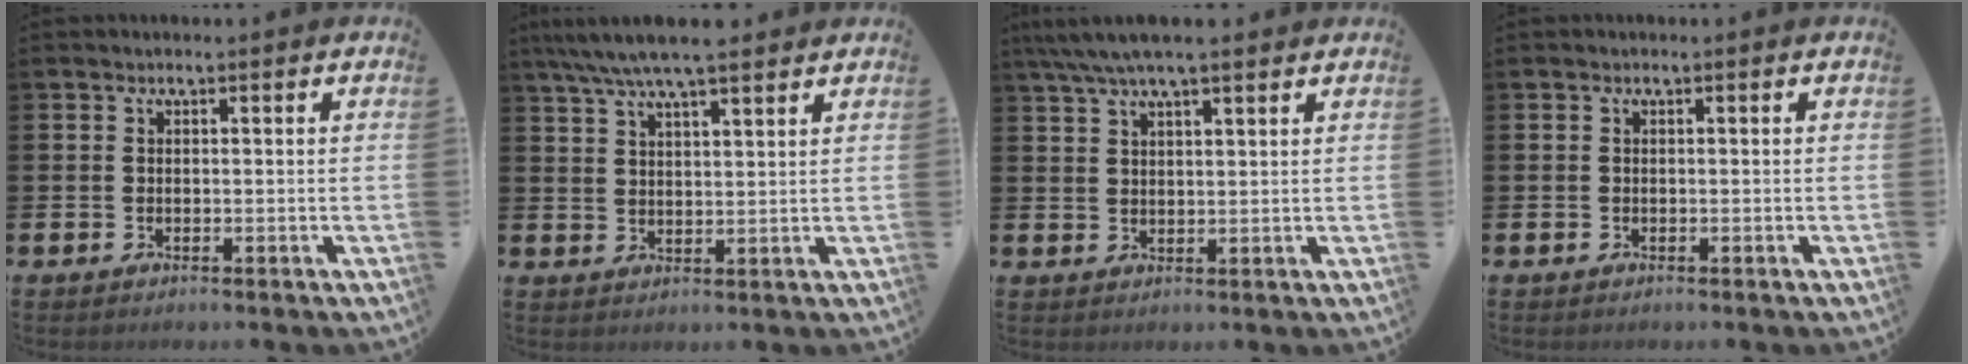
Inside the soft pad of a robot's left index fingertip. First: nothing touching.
{"total": 6.7, "force": [5.9, 0.9, 3.0], "torque": [-0.072, -0.014, 0.108]}
{"total": 5.4, "force": [4.4, 0.9, 2.8], "torque": [-0.065, -0.006, 0.081]}
{"total": 0.0}